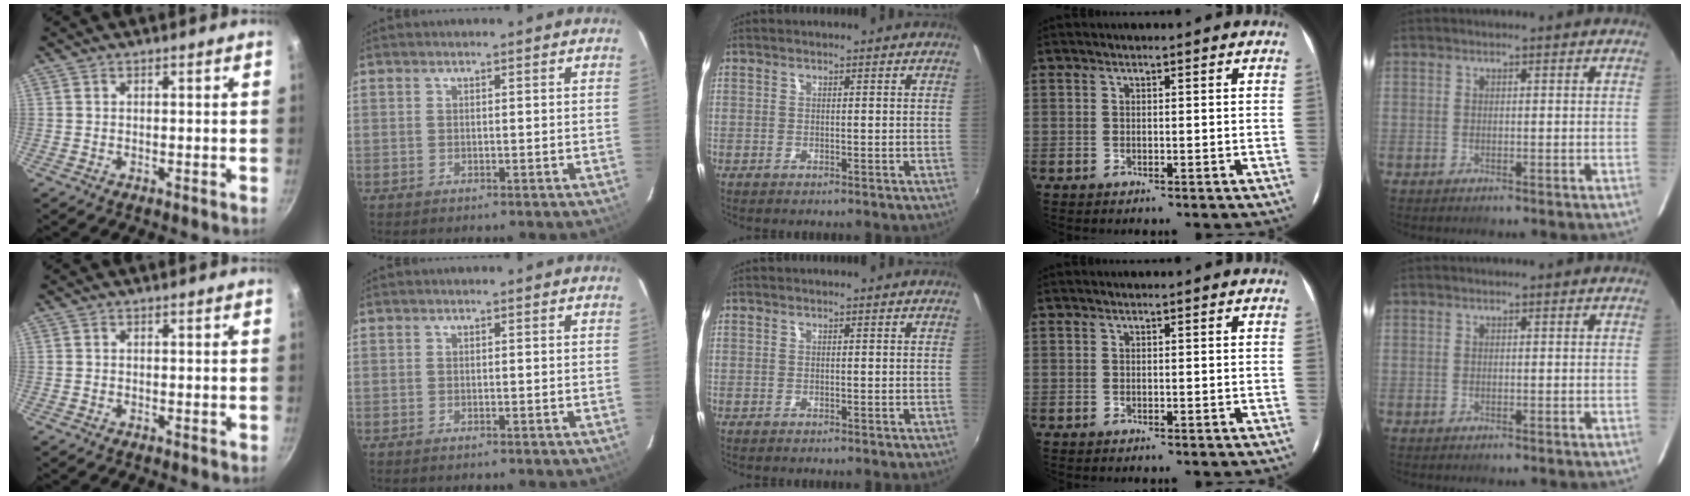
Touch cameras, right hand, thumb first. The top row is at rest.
{}